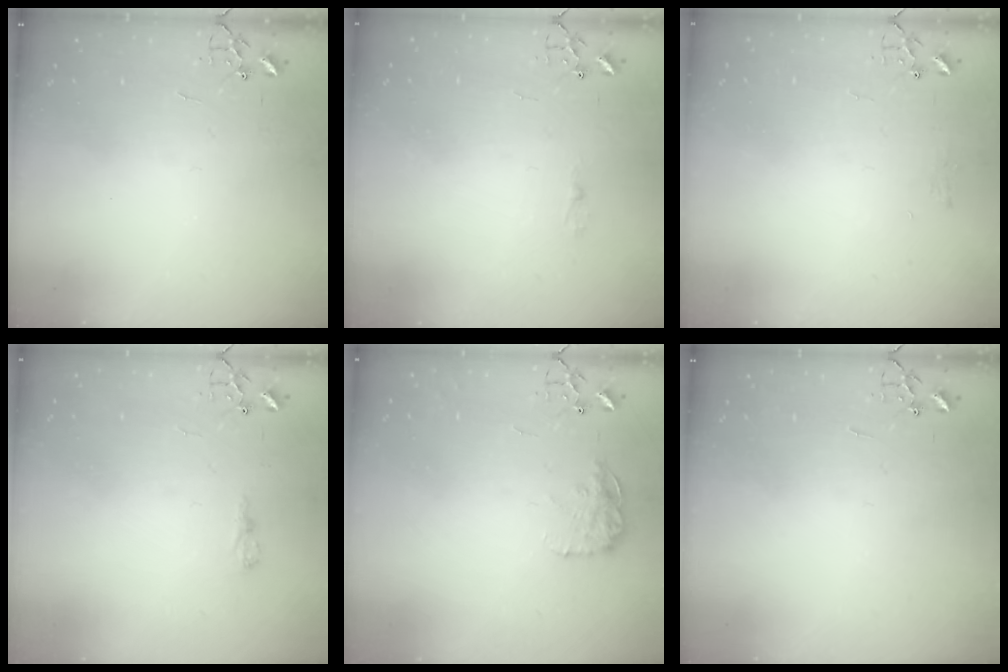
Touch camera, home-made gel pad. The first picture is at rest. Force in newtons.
{"total": 2.5, "press": 2.5, "slide": 0.3}
{"total": 6.3, "press": 6.3, "slide": 0.7}
{"total": 6.0, "press": 6.0, "slide": 0.7}
{"total": 10.9, "press": 10.9, "slide": 0.4}
{"total": 0.0}